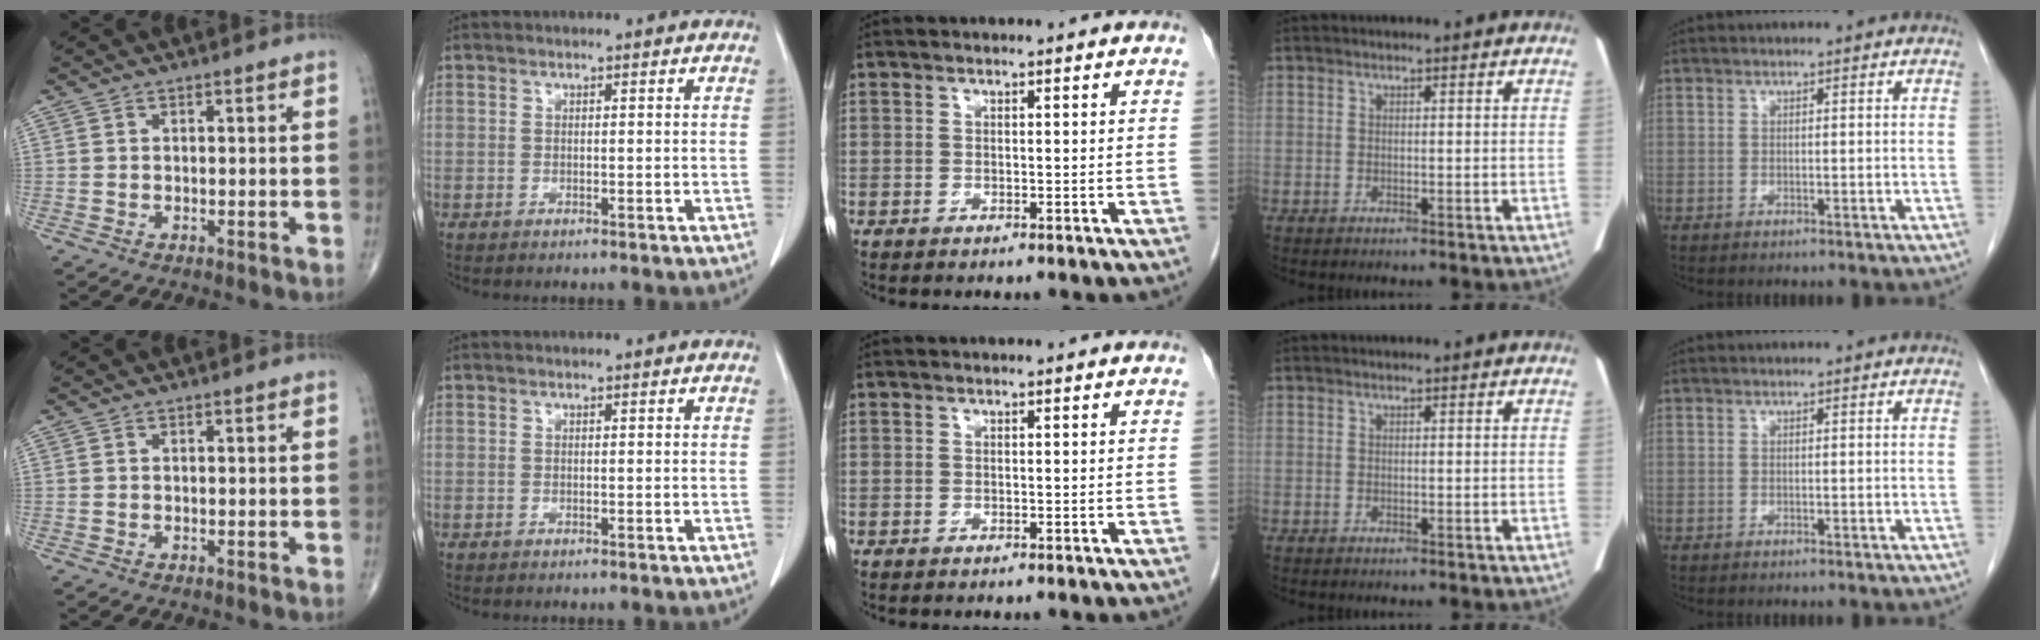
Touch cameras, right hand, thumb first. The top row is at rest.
{}